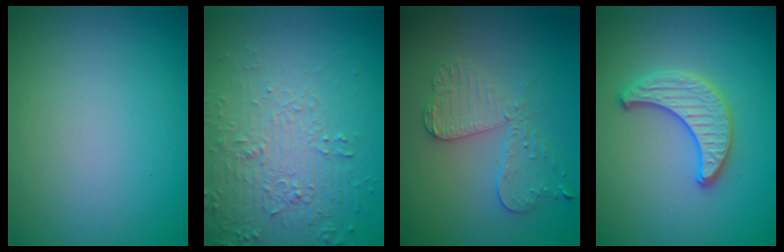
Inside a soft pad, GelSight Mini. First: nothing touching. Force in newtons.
{"total": 5.7, "press": 3.9, "slide": 4.2}
{"total": 3.7, "press": 3.3, "slide": 1.5}
{"total": 3.1, "press": 3.1, "slide": 0.1}